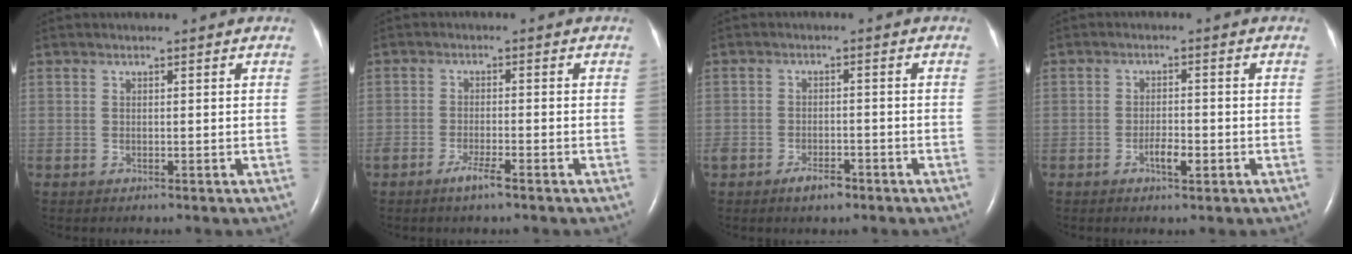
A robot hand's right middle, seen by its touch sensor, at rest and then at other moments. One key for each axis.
{"total": 2.8, "fx": -2.0, "fy": 0.1, "fz": 2.0, "tx": -0.045, "ty": -0.003, "tz": -0.037}
{"total": 3.1, "fx": -2.2, "fy": 1.3, "fz": 1.8, "tx": -0.035, "ty": 0.001, "tz": -0.033}
{"total": 2.8, "fx": -1.3, "fy": 0.8, "fz": 2.4, "tx": -0.044, "ty": 0.001, "tz": -0.019}